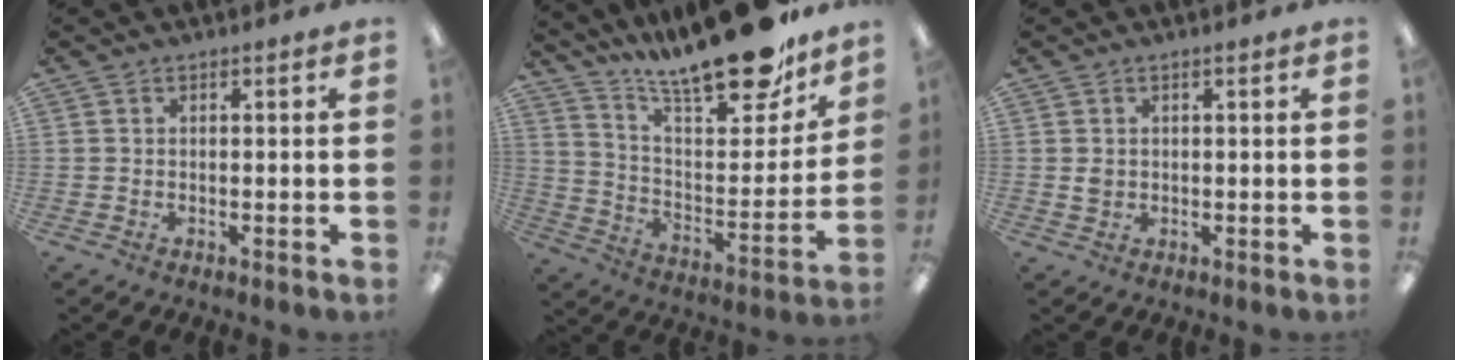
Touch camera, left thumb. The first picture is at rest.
{"total": 23.2, "force": [18.7, 6.2, 12.2], "torque": [-0.179, -0.133, 0.313]}
{"total": 1.6, "force": [0.4, 1.4, 0.8], "torque": [-0.009, 0.001, 0.005]}